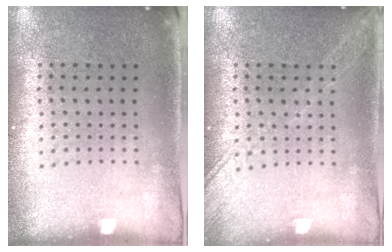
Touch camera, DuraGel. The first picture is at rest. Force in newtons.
{"total": 2.6, "press": 2.6, "slide": 0.3}